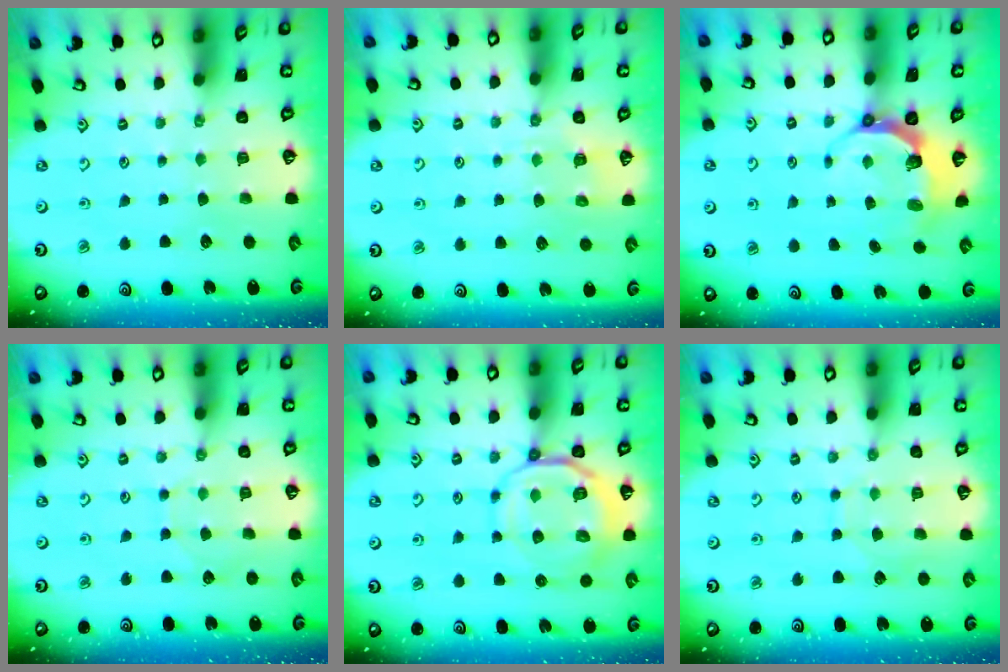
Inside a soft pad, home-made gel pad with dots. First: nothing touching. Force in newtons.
{"total": 5.3, "press": 5.2, "slide": 0.8}
{"total": 6.0, "press": 4.9, "slide": 3.6}
{"total": 5.4, "press": 5.4, "slide": 0.1}
{"total": 10.2, "press": 10.0, "slide": 1.8}
{"total": 7.8, "press": 7.7, "slide": 0.6}